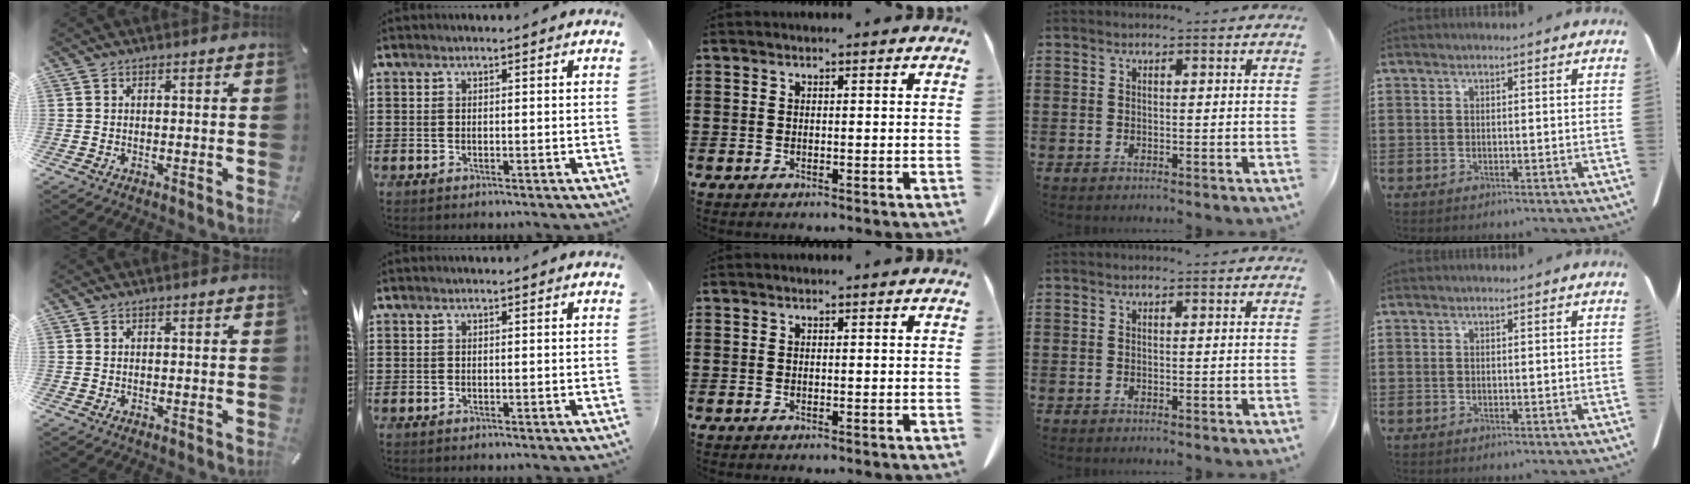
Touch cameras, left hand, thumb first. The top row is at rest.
{}